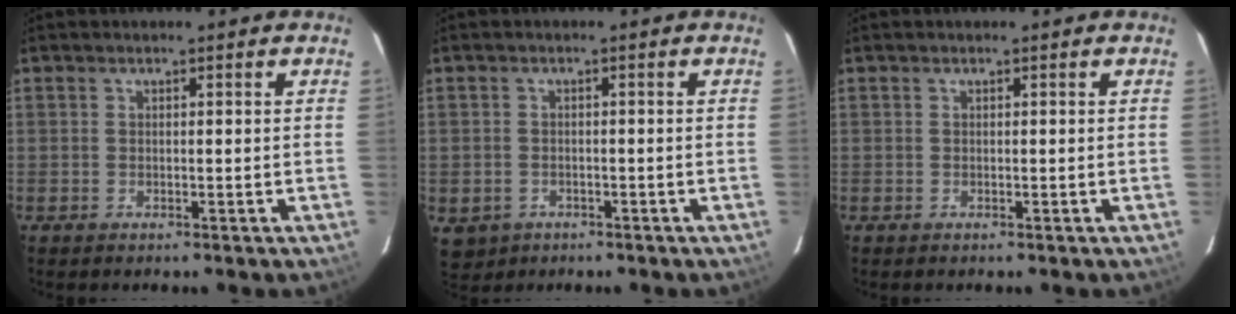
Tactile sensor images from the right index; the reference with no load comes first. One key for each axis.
{"total": 4.7, "fx": -1.8, "fy": 4.0, "fz": 1.7, "tx": -0.043, "ty": -0.003, "tz": -0.017}
{"total": 0.0}